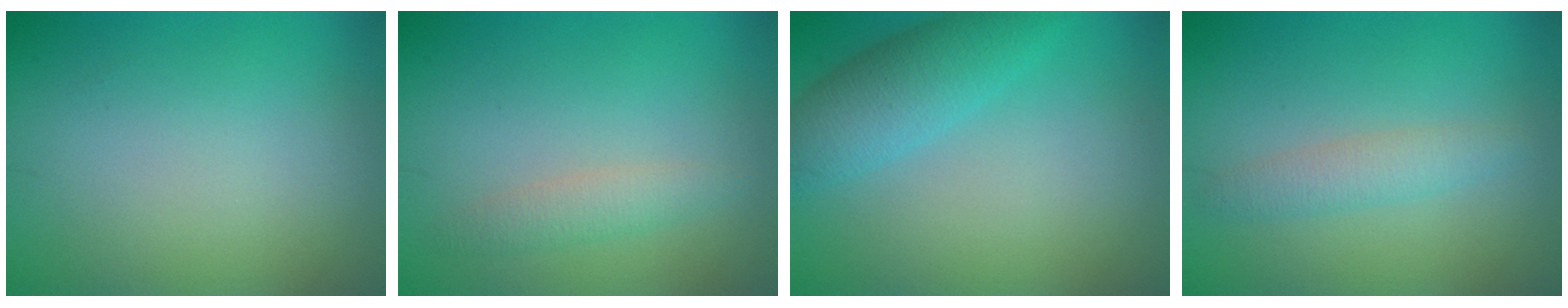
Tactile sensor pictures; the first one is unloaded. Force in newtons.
{"total": 1.7, "press": 1.7, "slide": 0.1}
{"total": 4.4, "press": 4.4, "slide": 0.2}
{"total": 2.1, "press": 2.1, "slide": 0.1}